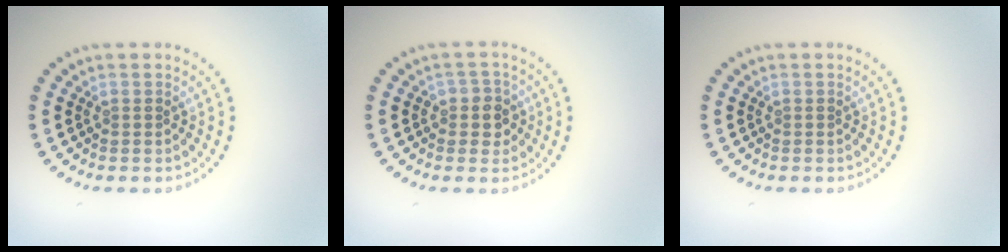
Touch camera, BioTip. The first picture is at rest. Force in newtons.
{"total": 2.2, "press": 2.0, "slide": 0.9}
{"total": 0.0}